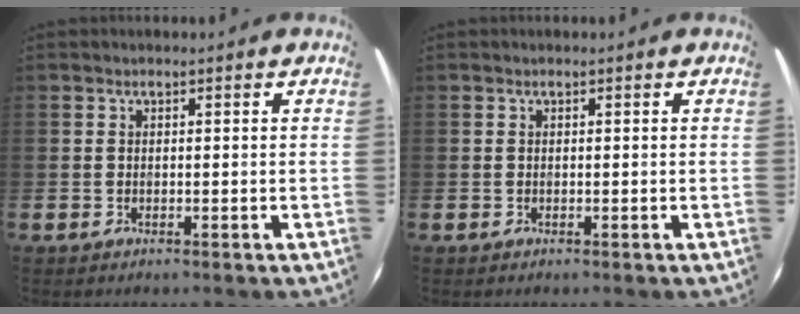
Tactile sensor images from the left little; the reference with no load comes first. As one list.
[{"total": 0.0}]